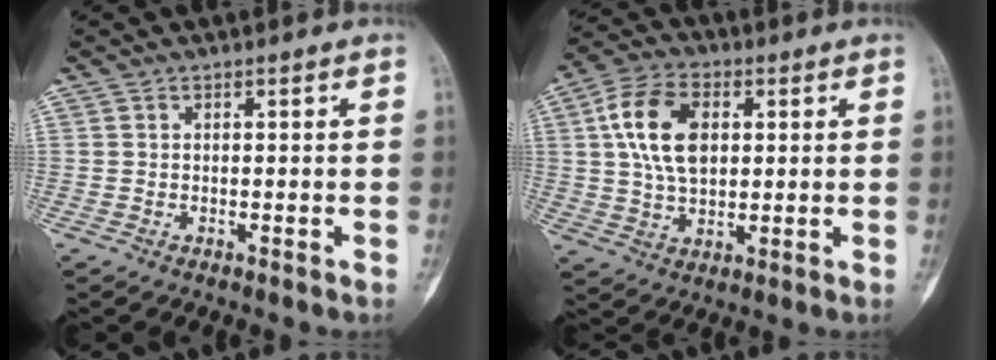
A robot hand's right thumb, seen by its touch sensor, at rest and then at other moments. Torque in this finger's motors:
{"motor_torque": [1.77, 1.61, 1.36, 0.11, 0.13]}